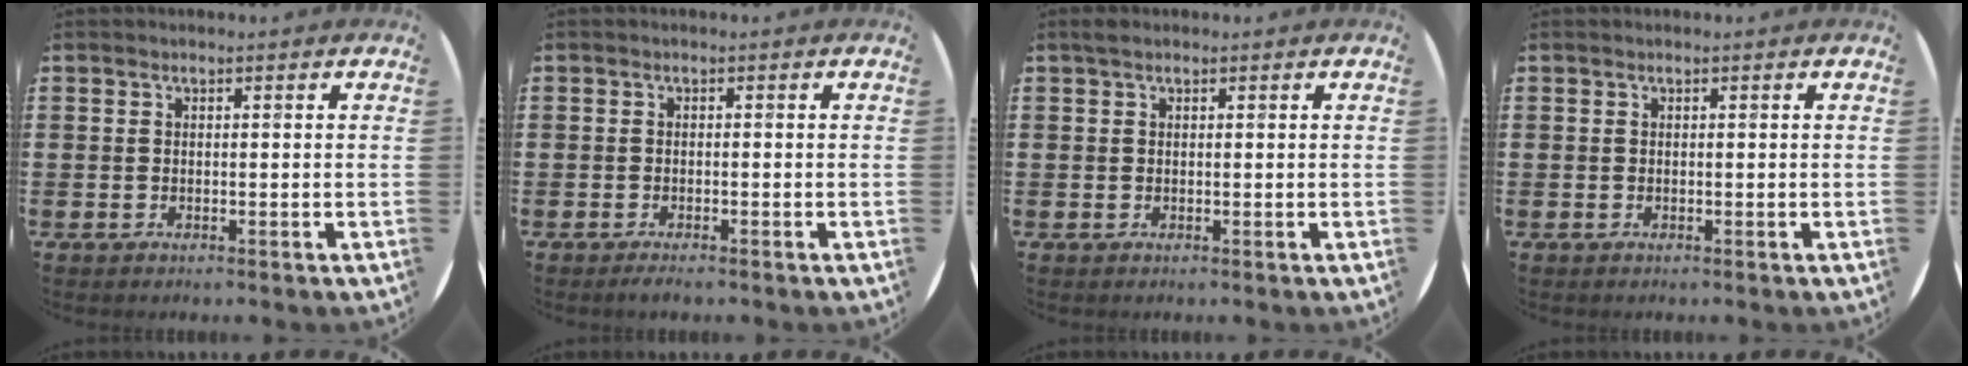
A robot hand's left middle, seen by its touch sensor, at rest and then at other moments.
{"total": 0.6, "force": [-0.5, 0.1, 0.4], "torque": [-0.009, -0.003, -0.009]}
{"total": 0.7, "force": [0.5, 0.5, 0.3], "torque": [0.000, 0.001, 0.007]}
{"total": 0.0}